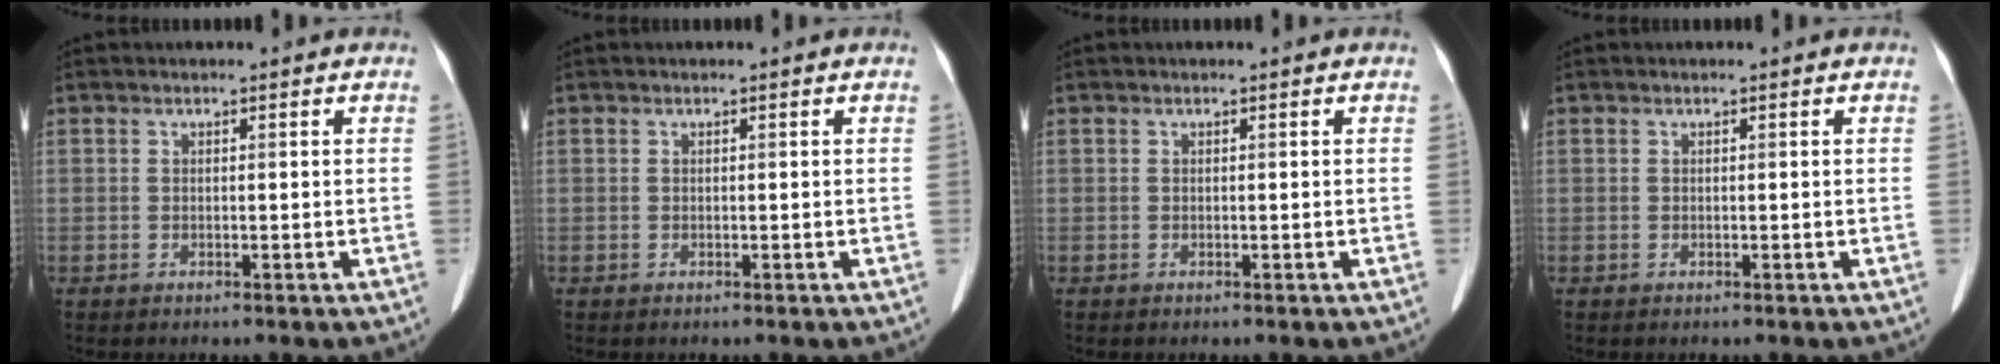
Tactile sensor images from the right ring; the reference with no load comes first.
{"total": 0.0}
{"total": 0.0}
{"total": 0.0}